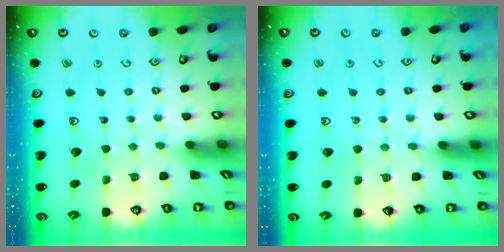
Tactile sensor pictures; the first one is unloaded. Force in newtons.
{"total": 2.7, "press": 2.7, "slide": 0.4}